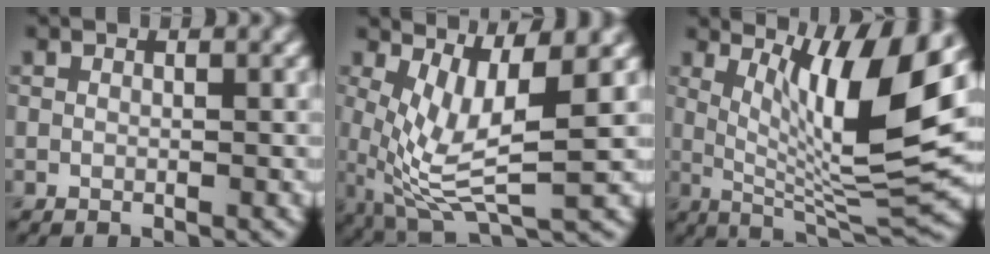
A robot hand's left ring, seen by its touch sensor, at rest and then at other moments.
{"total": 6.7, "force": [0.9, 2.2, 6.3], "torque": [-0.128, -0.014, 0.024]}
{"total": 10.7, "force": [3.4, 2.2, 10.0], "torque": [-0.157, -0.015, 0.066]}